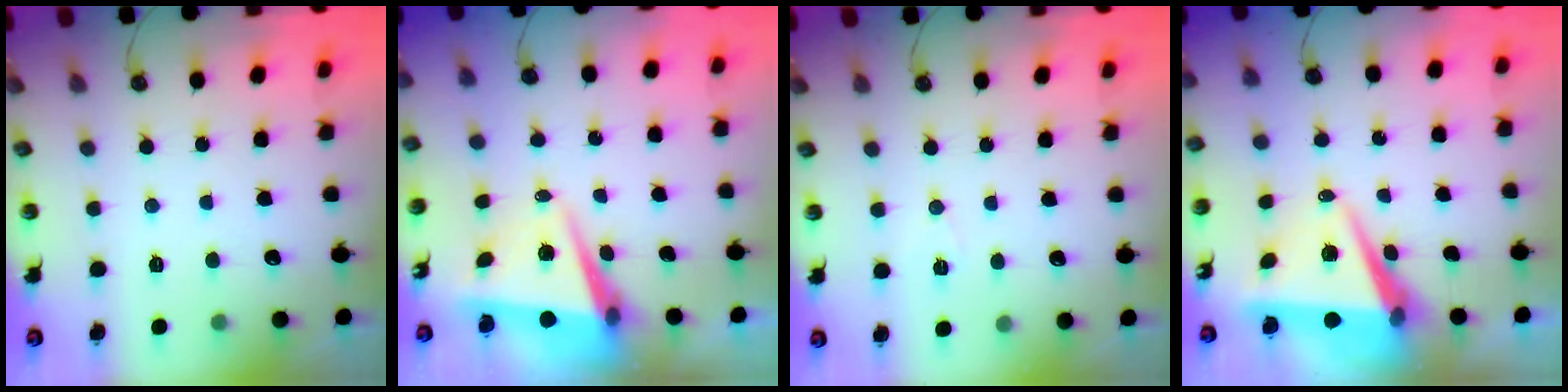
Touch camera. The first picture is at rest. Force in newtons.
{"total": 6.6, "press": 6.5, "slide": 1.2}
{"total": 5.0, "press": 3.3, "slide": 3.7}
{"total": 8.4, "press": 7.4, "slide": 4.1}